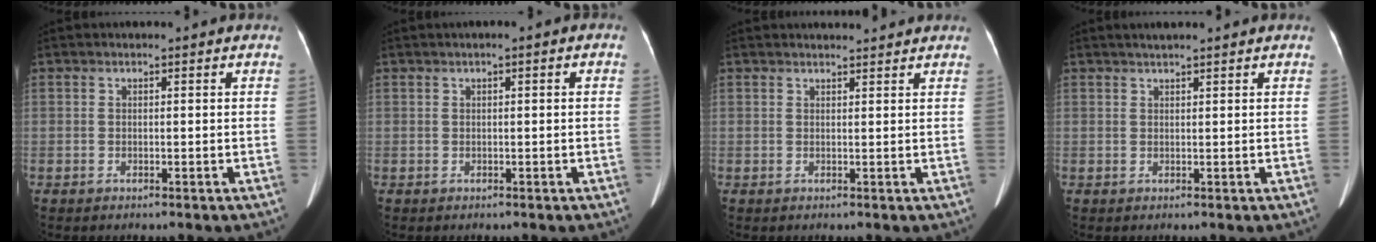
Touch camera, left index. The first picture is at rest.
{"total": 1.2, "force": [0.2, 0.1, 1.2], "torque": [-0.017, 0.001, -0.001]}
{"total": 3.8, "force": [3.7, 0.3, 0.8], "torque": [-0.014, 0.016, 0.046]}
{"total": 2.9, "force": [2.4, -0.1, 1.6], "torque": [-0.021, 0.019, 0.039]}